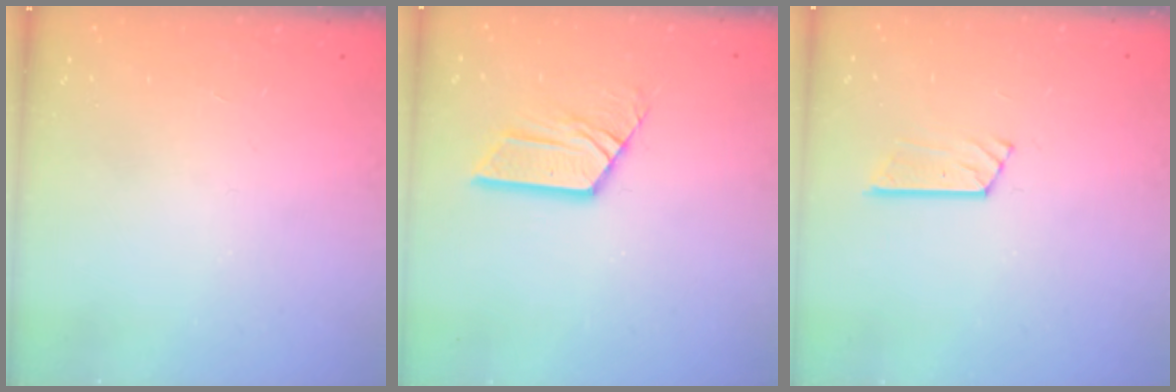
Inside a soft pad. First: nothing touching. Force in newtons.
{"total": 9.5, "press": 9.5, "slide": 0.8}
{"total": 6.0, "press": 6.0, "slide": 0.2}